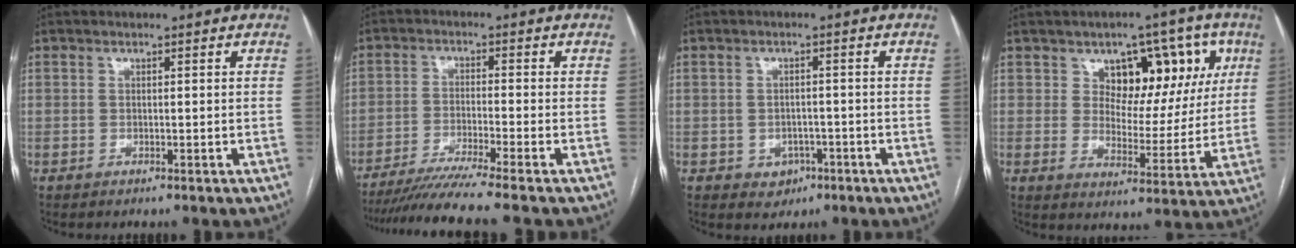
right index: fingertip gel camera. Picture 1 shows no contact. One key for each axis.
{"total": 9.2, "fx": -7.7, "fy": -2.2, "fz": 4.5, "tx": -0.062, "ty": -0.032, "tz": -0.130}
{"total": 3.4, "fx": -1.5, "fy": 2.8, "fz": 1.1, "tx": -0.007, "ty": 0.008, "tz": -0.012}
{"total": 11.6, "fx": 5.0, "fy": 7.2, "fz": 7.6, "tx": -0.081, "ty": 0.029, "tz": 0.076}